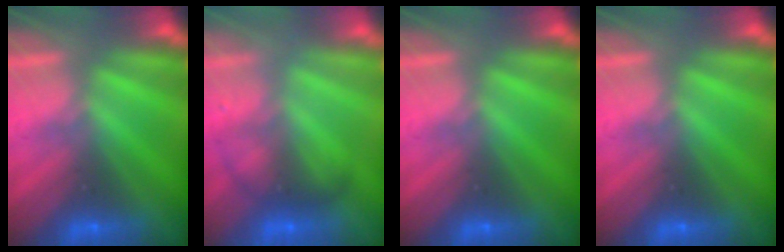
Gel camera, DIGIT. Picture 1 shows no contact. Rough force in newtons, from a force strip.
{"total": 2.1}
{"total": 0.0}
{"total": 0.0}